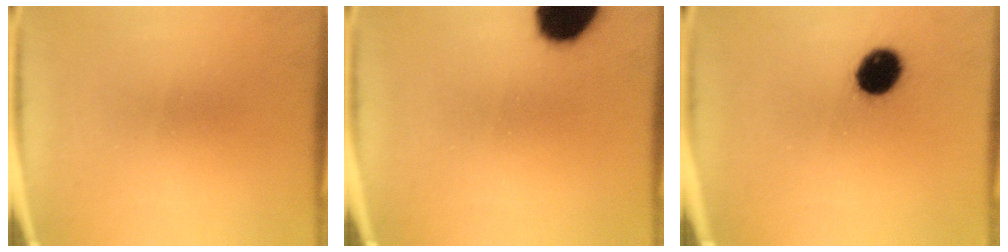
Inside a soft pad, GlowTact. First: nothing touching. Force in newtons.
{"total": 15.7}
{"total": 9.3}